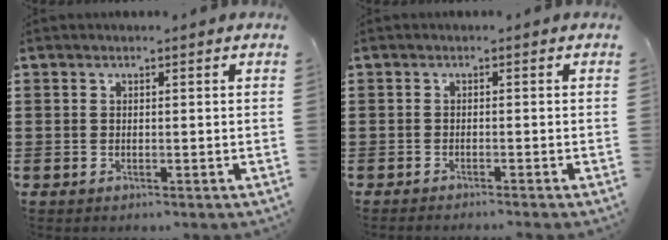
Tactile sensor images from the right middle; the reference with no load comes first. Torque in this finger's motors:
{"motor_torque": [0.05, 0.08, -0.05, 0.02]}